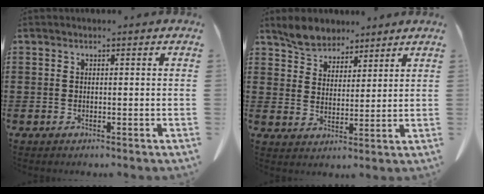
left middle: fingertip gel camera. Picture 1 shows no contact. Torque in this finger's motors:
{"motor_torque": [1.00, 0.79, 0.12, 0.04]}